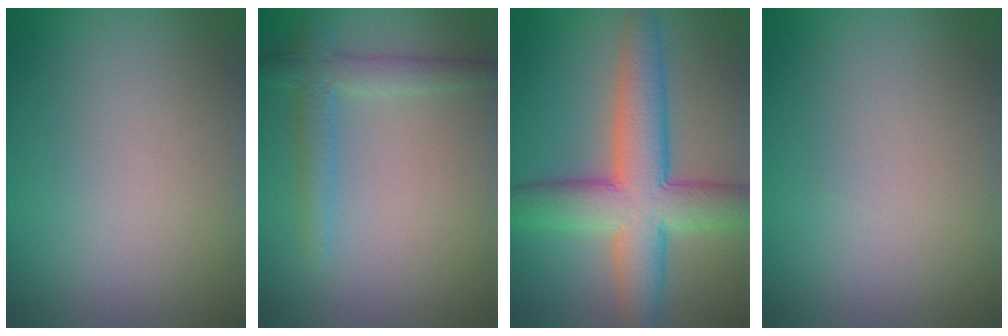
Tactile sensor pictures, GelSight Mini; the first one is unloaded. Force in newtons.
{"total": 2.7, "press": 2.7, "slide": 0.1}
{"total": 8.4, "press": 8.4, "slide": 0.4}
{"total": 0.0}